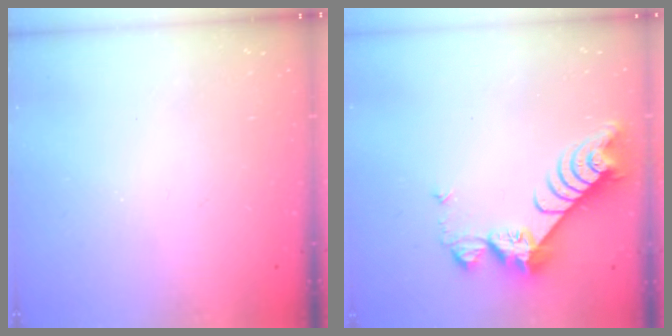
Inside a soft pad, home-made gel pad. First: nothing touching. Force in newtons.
{"total": 8.8, "press": 8.7, "slide": 0.9}